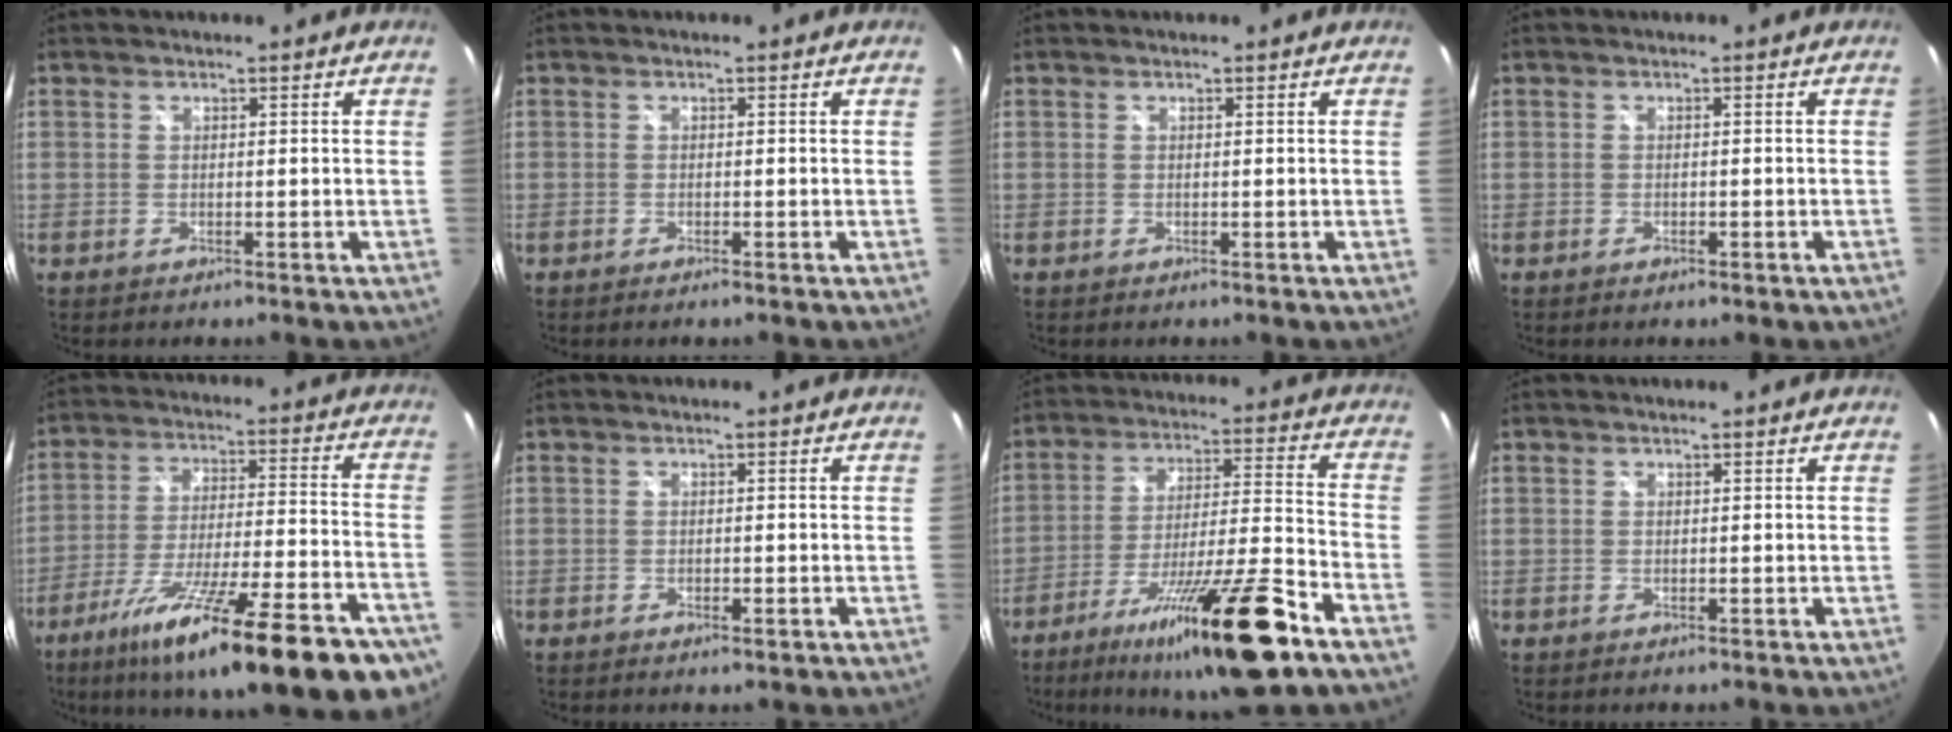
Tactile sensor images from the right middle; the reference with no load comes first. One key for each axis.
{"total": 1.0, "fx": -0.8, "fy": 0.0, "fz": 0.6, "tx": -0.012, "ty": -0.002, "tz": -0.015}
{"total": 0.0}
{"total": 1.7, "fx": -1.1, "fy": 0.7, "fz": 1.0, "tx": -0.018, "ty": -0.005, "tz": -0.015}
{"total": 27.4, "fx": -18.8, "fy": 5.3, "fz": 19.2, "tx": -0.311, "ty": -0.069, "tz": -0.276}
{"total": 1.1, "fx": -0.6, "fy": 0.4, "fz": 0.9, "tx": -0.014, "ty": -0.002, "tz": -0.011}
{"total": 20.7, "fx": -13.7, "fy": 1.1, "fz": 15.5, "tx": -0.276, "ty": -0.030, "tz": -0.225}
{"total": 0.0}